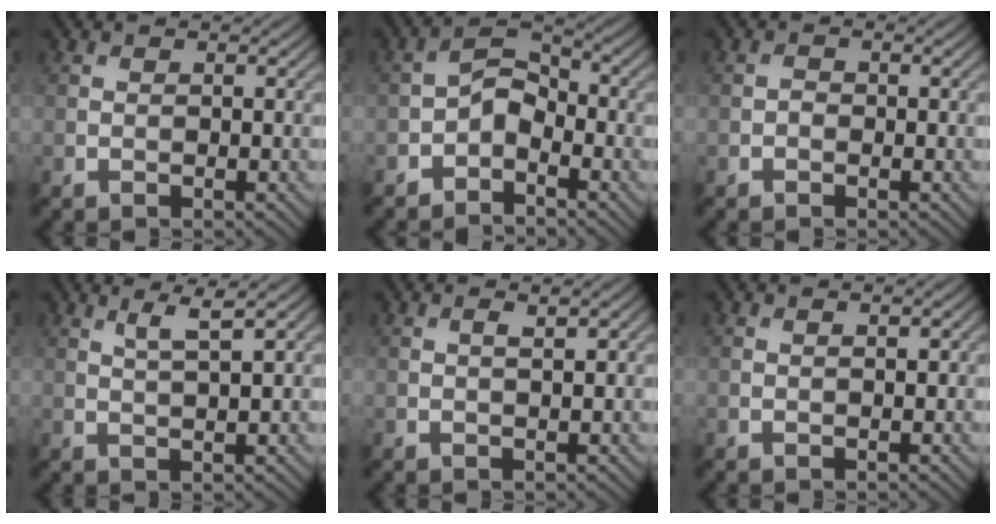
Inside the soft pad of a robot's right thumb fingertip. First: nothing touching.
{"total": 4.1, "force": [-2.1, 2.4, 2.6], "torque": [-0.045, 0.012, -0.049]}
{"total": 0.8, "force": [-0.4, 0.6, 0.3], "torque": [-0.006, 0.000, -0.010]}
{"total": 3.5, "force": [1.8, 0.3, 3.0], "torque": [-0.057, 0.008, 0.036]}
{"total": 1.7, "force": [0.4, 0.2, 1.6], "torque": [-0.029, 0.007, 0.006]}
{"total": 1.0, "force": [0.2, 0.1, 1.0], "torque": [-0.018, 0.004, 0.003]}